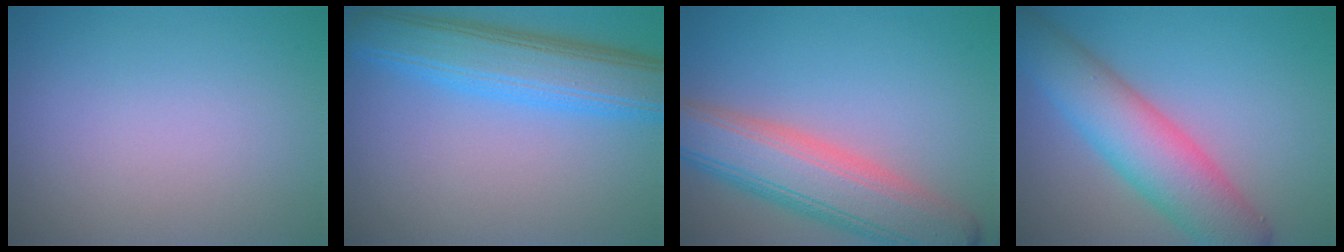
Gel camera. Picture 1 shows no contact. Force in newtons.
{"total": 7.5, "press": 7.5, "slide": 0.2}
{"total": 8.7, "press": 8.7, "slide": 0.5}
{"total": 8.1, "press": 8.1, "slide": 0.3}